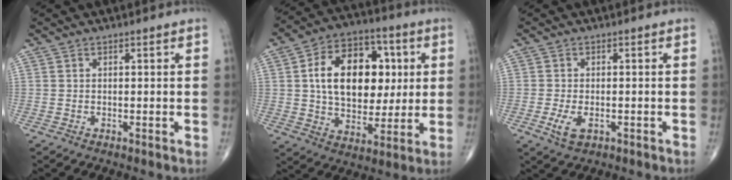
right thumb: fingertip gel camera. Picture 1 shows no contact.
{"total": 19.9, "force": [3.3, 13.2, 14.5], "torque": [-0.195, 0.009, 0.055]}
{"total": 4.0, "force": [-1.4, 2.1, 3.1], "torque": [-0.064, -0.004, -0.020]}